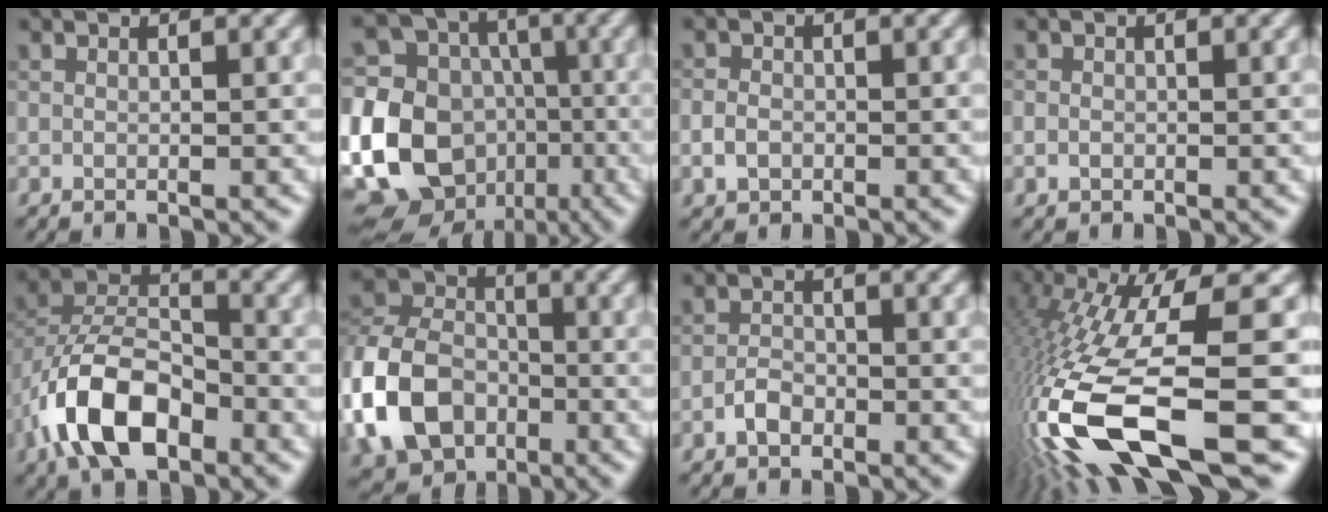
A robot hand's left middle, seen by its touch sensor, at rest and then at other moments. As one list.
[{"total": 19.0, "force": [-4.8, 16.4, 8.2], "torque": [-0.208, -0.006, -0.101]}, {"total": 1.7, "force": [-0.6, 1.4, 0.8], "torque": [-0.015, 0.001, -0.016]}, {"total": 0.7, "force": [-0.2, 0.7, 0.2], "torque": [-0.004, 0.000, -0.007]}, {"total": 8.4, "force": [-4.2, 4.5, 5.7], "torque": [-0.108, 0.011, -0.086]}, {"total": 10.3, "force": [-3.6, 7.7, 5.8], "torque": [-0.128, 0.007, -0.088]}, {"total": 1.7, "force": [-1.0, 1.1, 0.9], "torque": [-0.018, 0.007, -0.023]}, {"total": 15.5, "force": [-6.1, 3.7, 13.8], "torque": [-0.294, -0.026, -0.096]}]